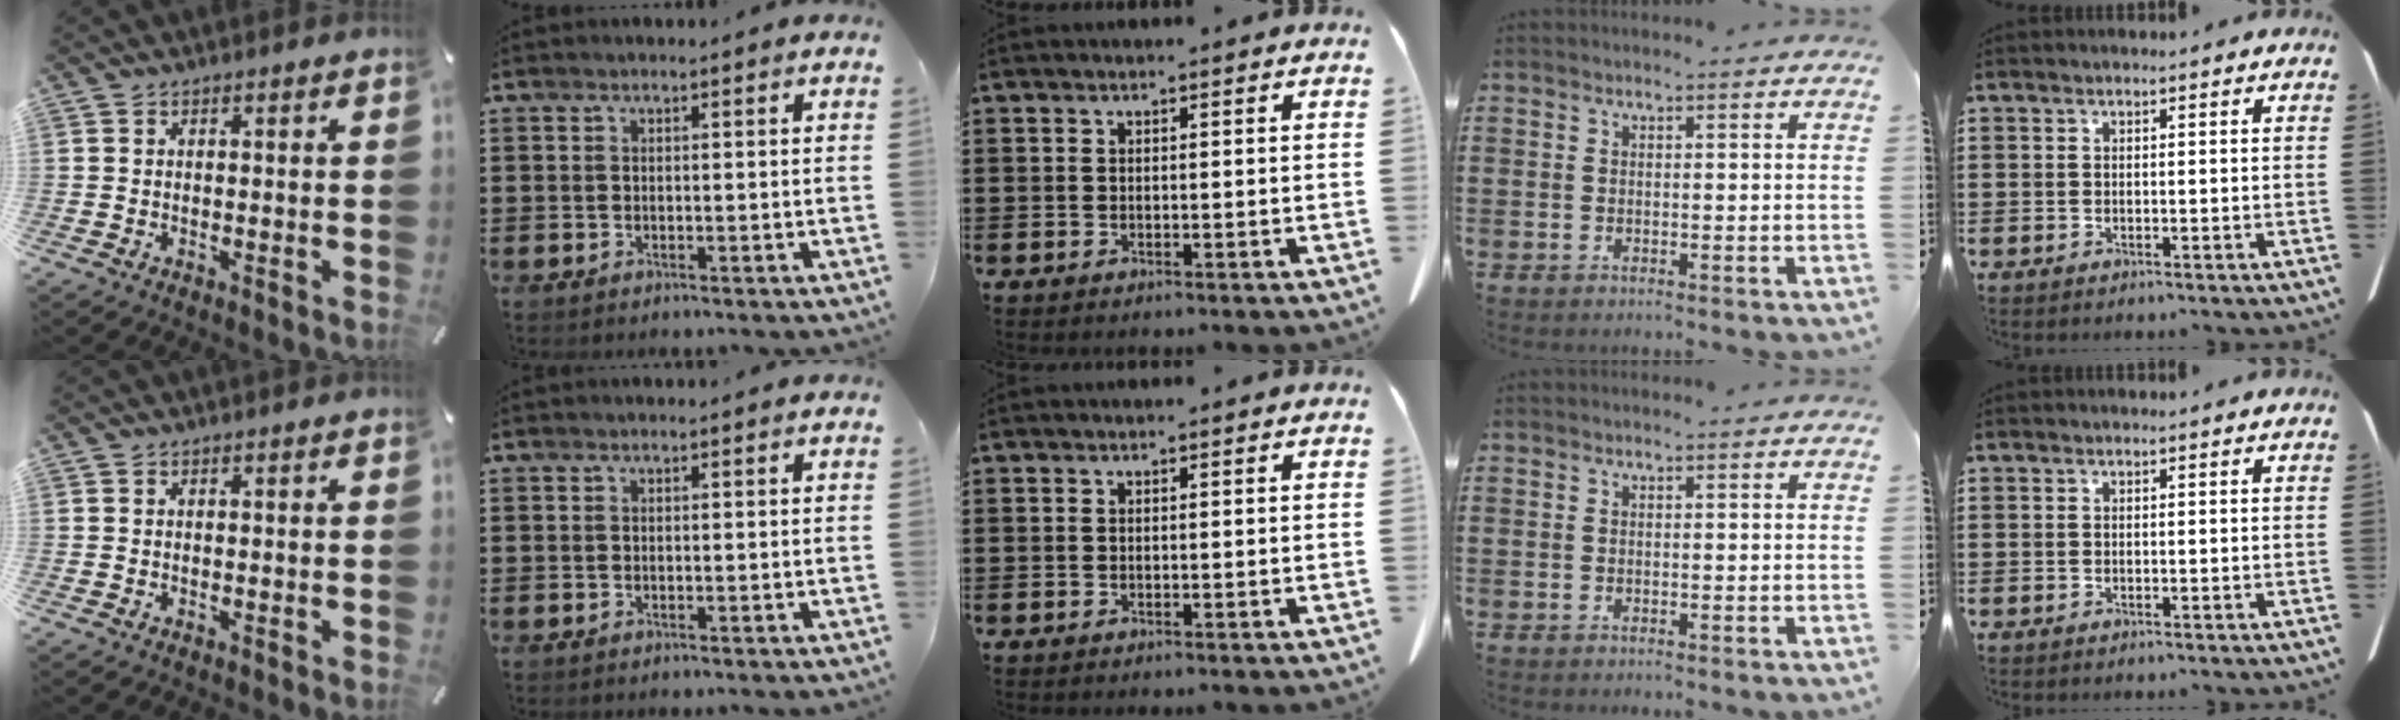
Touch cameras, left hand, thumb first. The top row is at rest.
{}